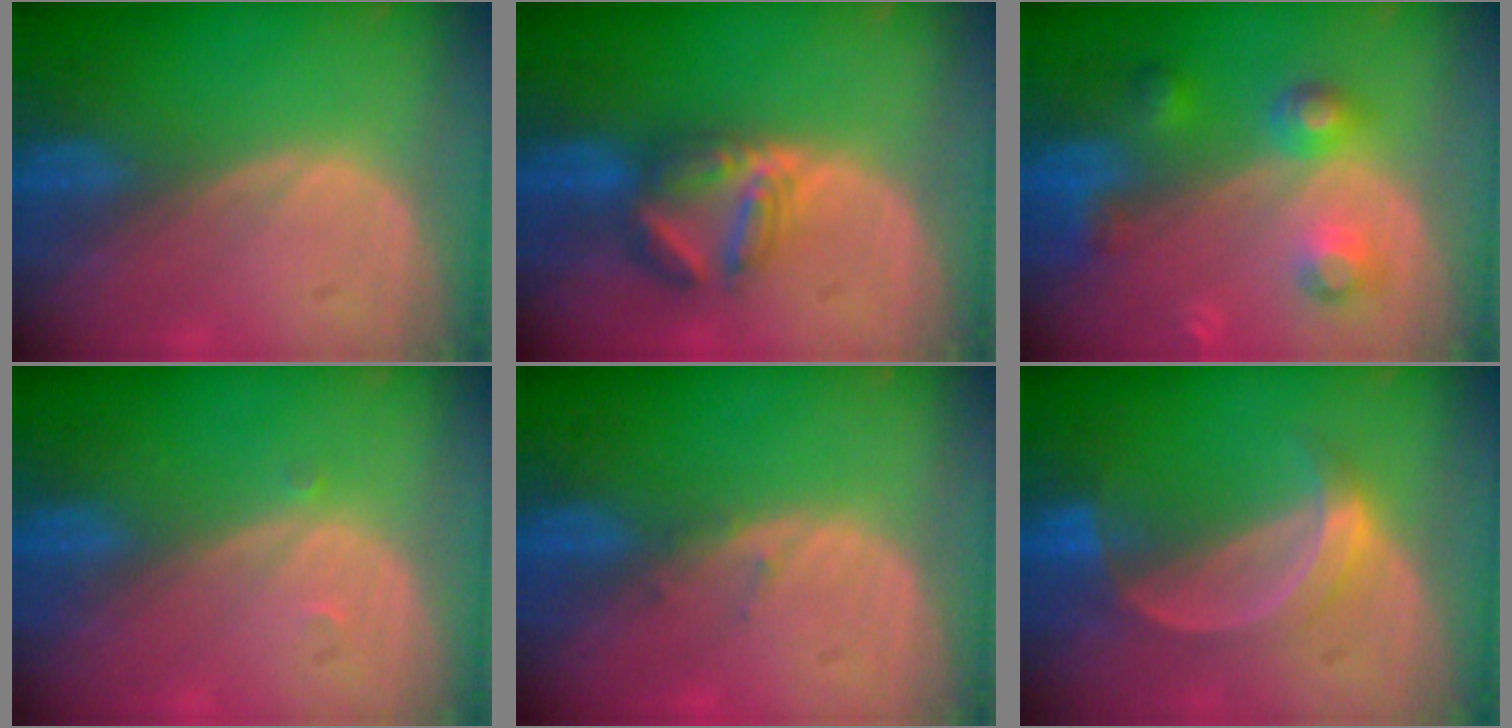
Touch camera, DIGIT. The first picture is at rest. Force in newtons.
{"total": 5.9, "press": 5.8, "slide": 0.9}
{"total": 6.0, "press": 6.0, "slide": 0.2}
{"total": 0.7, "press": 0.5, "slide": 0.5}
{"total": 0.9, "press": 0.6, "slide": 0.6}
{"total": 5.0, "press": 4.9, "slide": 0.7}